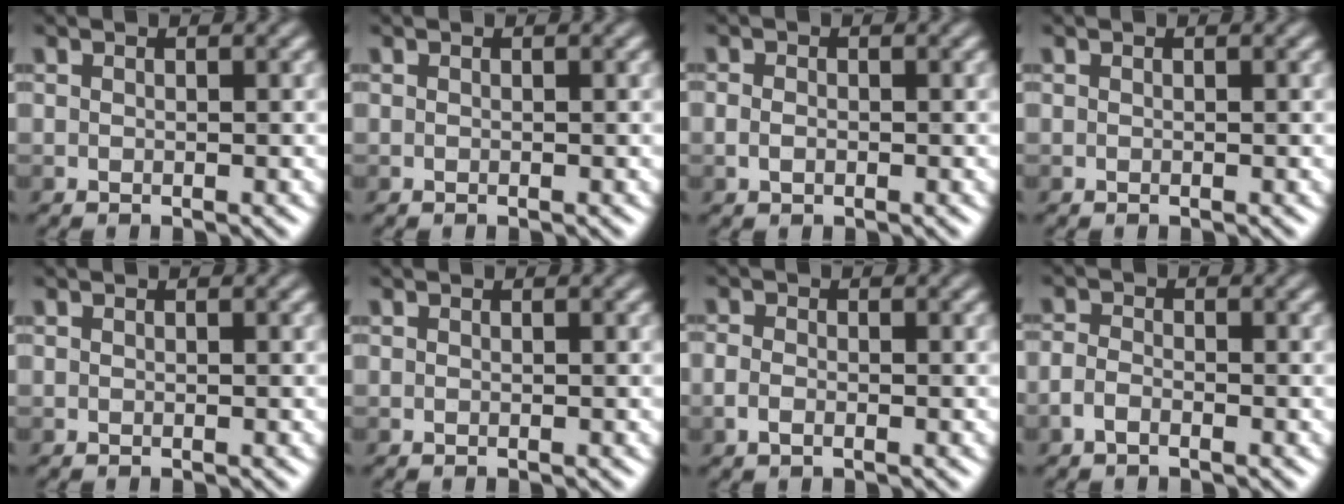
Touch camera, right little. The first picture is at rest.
{"total": 0.0}
{"total": 1.1, "force": [-0.3, 0.8, 0.7], "torque": [-0.016, -0.001, -0.008]}
{"total": 0.0}
{"total": 0.0}
{"total": 0.0}
{"total": 1.5, "force": [-0.7, 0.9, 1.0], "torque": [-0.021, 0.000, -0.017]}
{"total": 1.6, "force": [-1.1, 0.7, 1.0], "torque": [-0.020, 0.002, -0.025]}